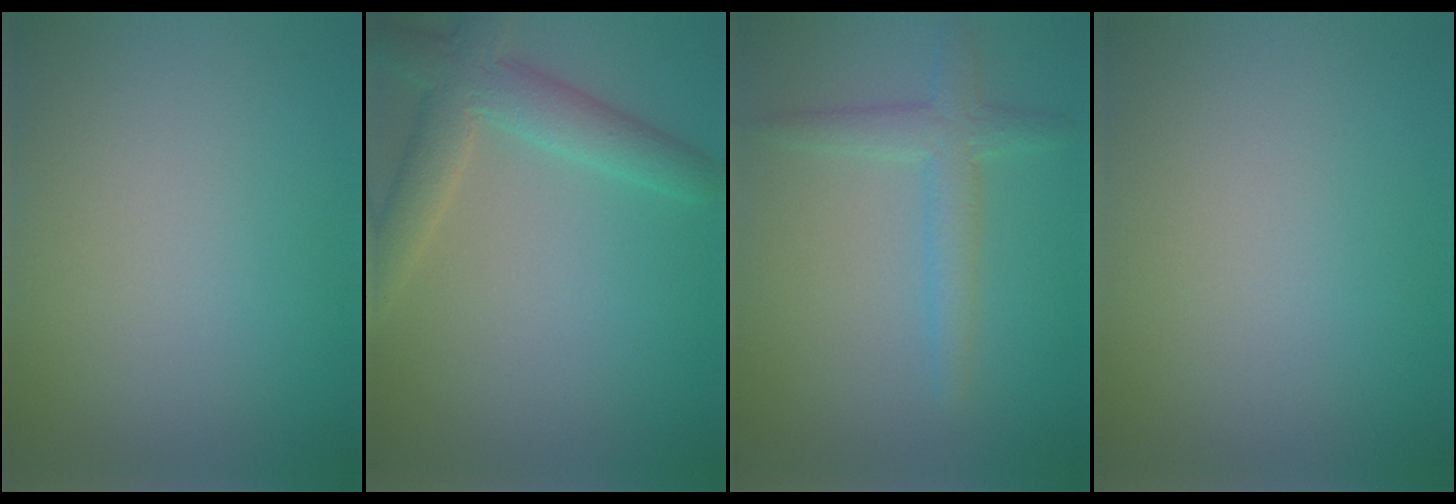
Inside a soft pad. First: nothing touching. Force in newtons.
{"total": 4.7, "press": 4.7, "slide": 0.4}
{"total": 2.8, "press": 2.8, "slide": 0.1}
{"total": 0.0}